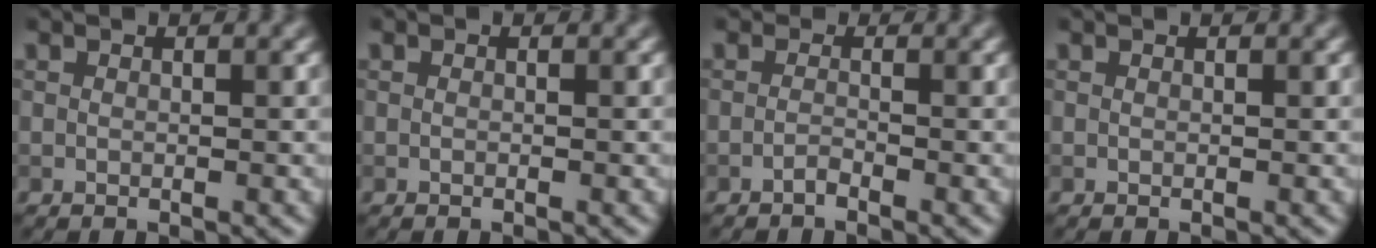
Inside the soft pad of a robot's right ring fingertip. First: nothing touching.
{"total": 0.0}
{"total": 0.6, "force": [-0.5, 0.2, 0.3], "torque": [-0.006, 0.001, -0.012]}
{"total": 0.0}